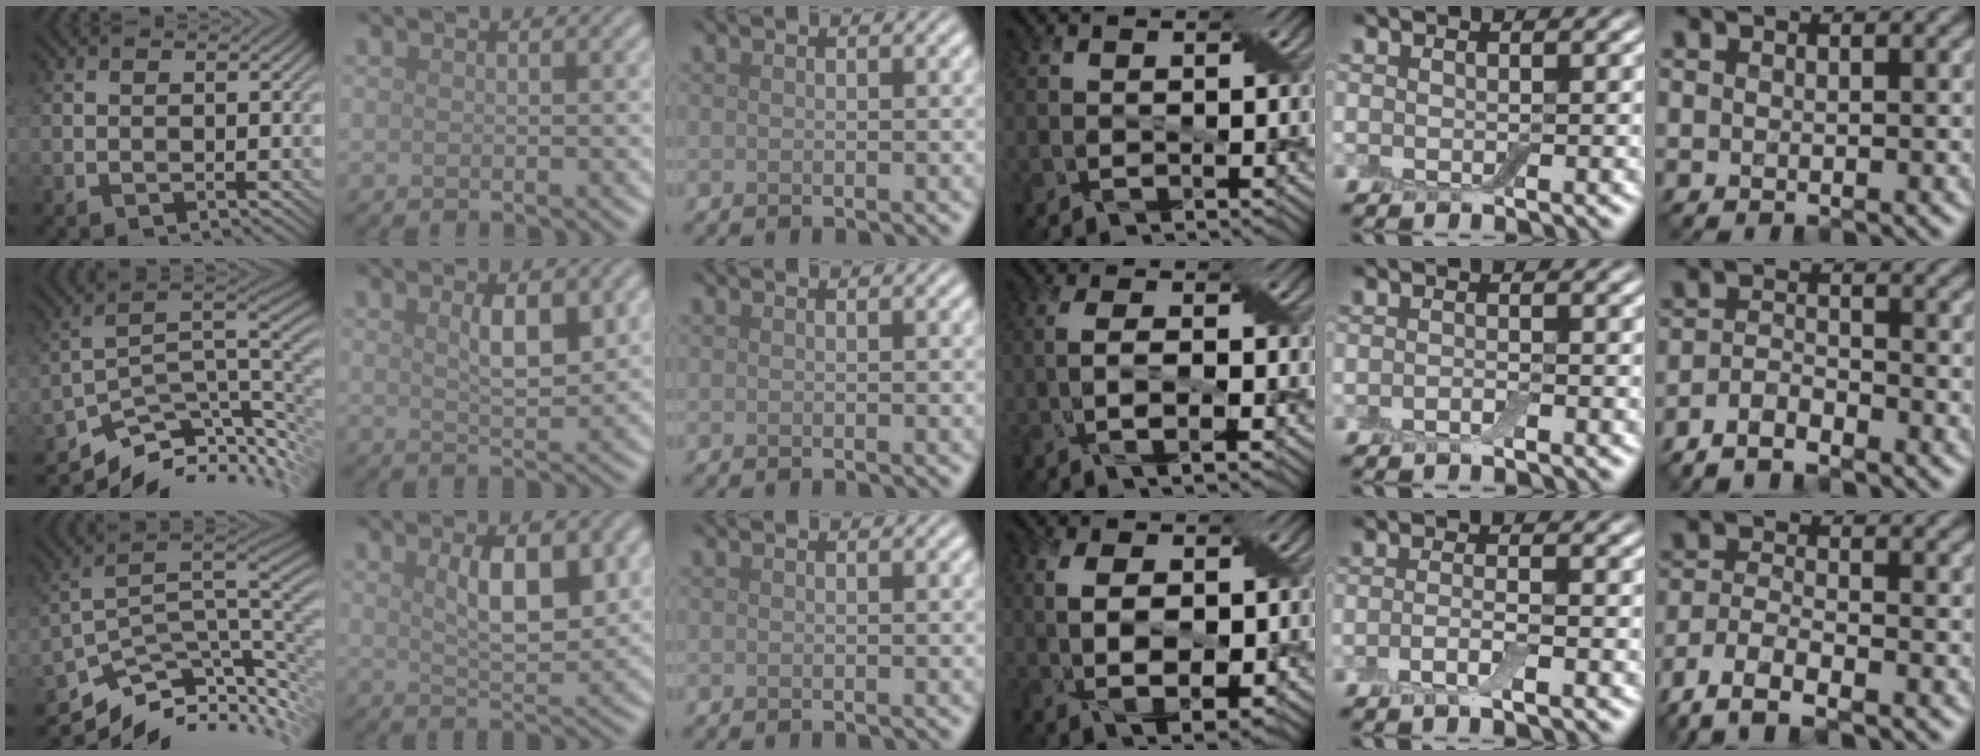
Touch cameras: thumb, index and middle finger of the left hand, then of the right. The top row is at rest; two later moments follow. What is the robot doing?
{"motion": "wrap", "object": "bandage"}